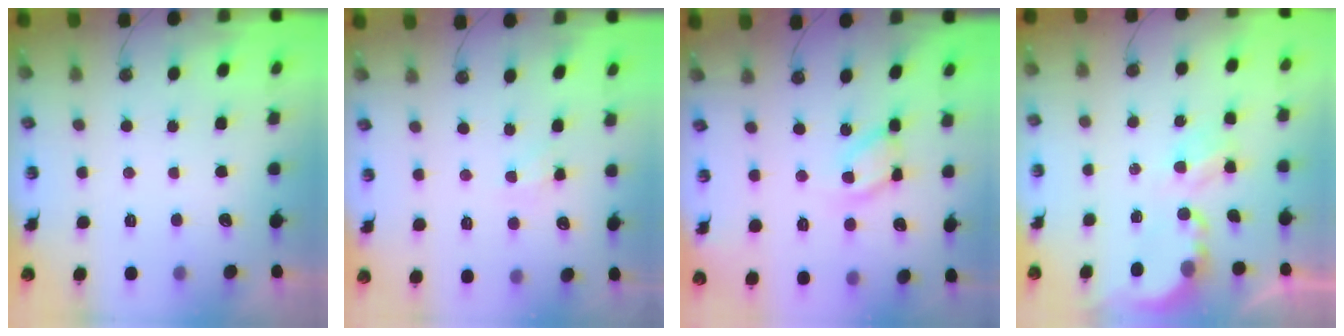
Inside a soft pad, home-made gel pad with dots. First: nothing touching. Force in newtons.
{"total": 3.1, "press": 3.1, "slide": 0.5}
{"total": 11.6, "press": 11.6, "slide": 1.3}
{"total": 3.9, "press": 3.9, "slide": 0.1}